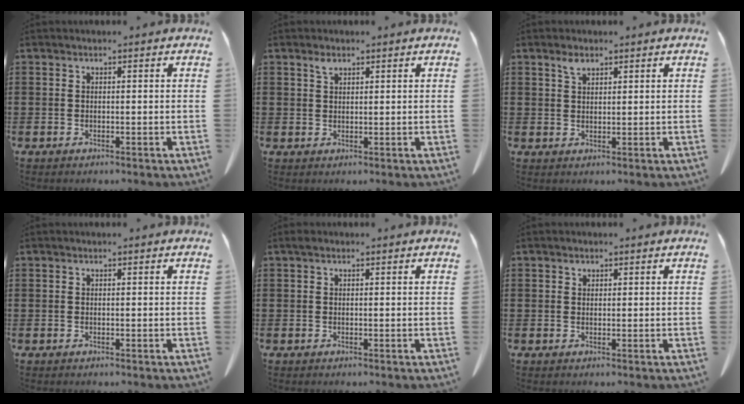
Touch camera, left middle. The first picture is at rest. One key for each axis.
{"total": 1.6, "fx": 1.2, "fy": 0.7, "fz": 0.8, "tx": -0.012, "ty": -0.003, "tz": 0.021}
{"total": 2.1, "fx": 1.5, "fy": 1.0, "fz": 1.1, "tx": -0.017, "ty": -0.004, "tz": 0.027}
{"total": 0.0}
{"total": 0.6, "fx": 0.2, "fy": 0.5, "fz": 0.4, "tx": -0.009, "ty": 0.002, "tz": 0.004}
{"total": 0.8, "fx": 0.6, "fy": 0.5, "fz": 0.1, "tx": -0.005, "ty": -0.002, "tz": 0.013}